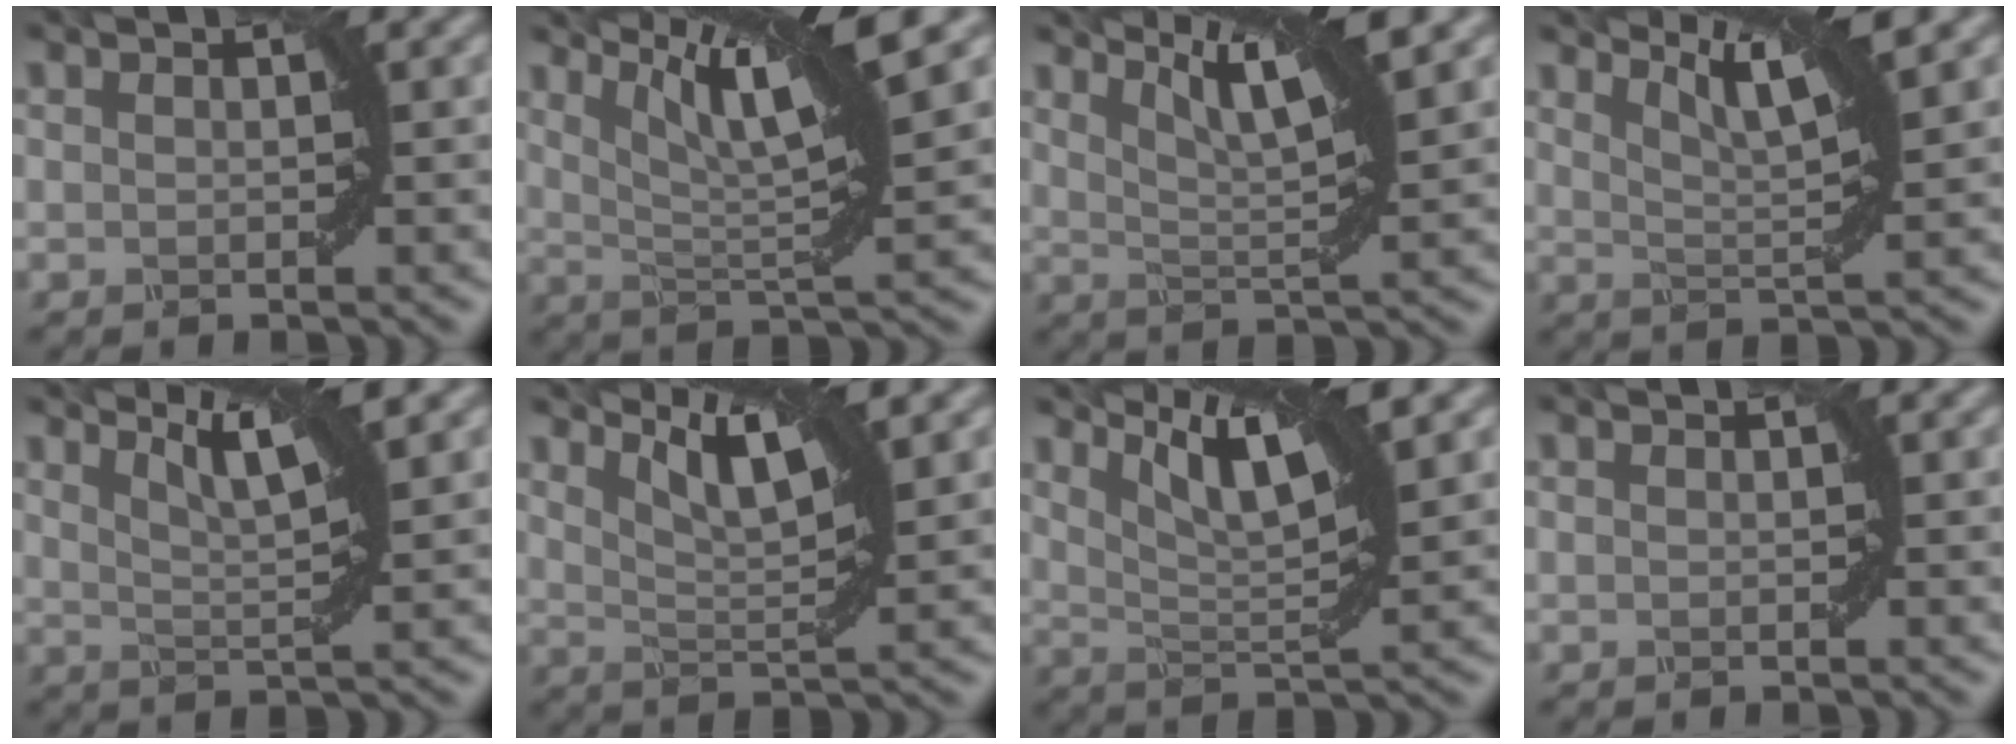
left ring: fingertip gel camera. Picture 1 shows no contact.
{"total": 9.3, "force": [4.9, 1.8, 7.7], "torque": [-0.121, 0.016, 0.089]}
{"total": 6.5, "force": [3.9, 1.3, 5.1], "torque": [-0.078, 0.011, 0.072]}
{"total": 5.2, "force": [3.3, 0.9, 4.0], "torque": [-0.062, 0.008, 0.060]}
{"total": 4.3, "force": [2.5, 0.8, 3.3], "torque": [-0.055, 0.005, 0.048]}
{"total": 5.6, "force": [3.1, 1.5, 4.5], "torque": [-0.080, 0.006, 0.061]}
{"total": 6.9, "force": [3.8, 1.7, 5.5], "torque": [-0.097, 0.008, 0.075]}
{"total": 0.0}